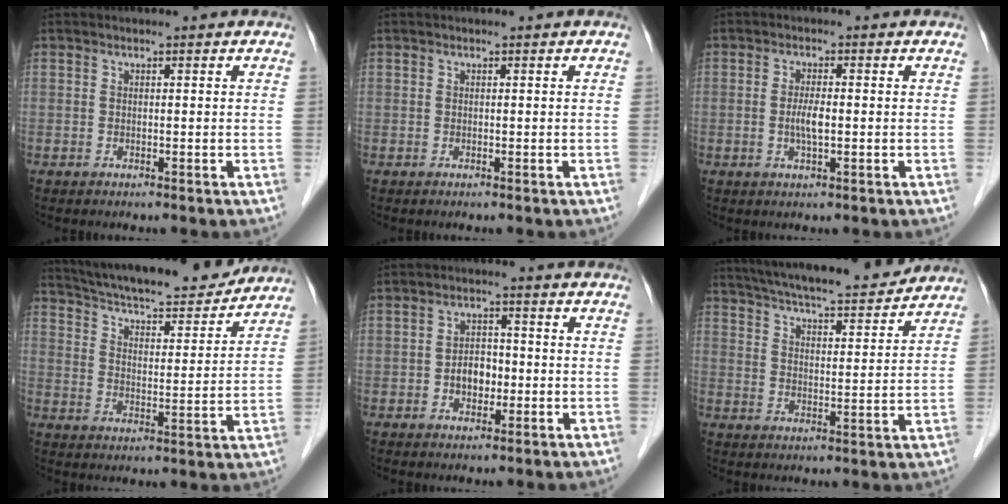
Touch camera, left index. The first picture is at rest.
{"total": 0.0}
{"total": 2.9, "force": [-0.9, 0.6, 2.7], "torque": [-0.057, -0.007, -0.015]}
{"total": 18.5, "force": [16.9, 3.3, 6.7], "torque": [-0.109, -0.002, 0.241]}
{"total": 4.0, "force": [-1.5, 2.7, 2.6], "torque": [-0.047, 0.004, -0.025]}
{"total": 17.0, "force": [15.4, 1.9, 6.9], "torque": [-0.116, 0.007, 0.224]}